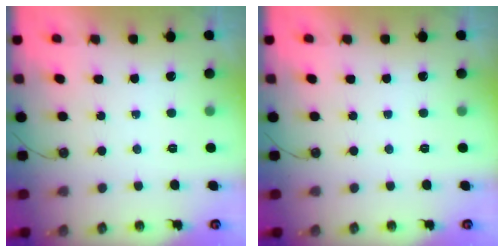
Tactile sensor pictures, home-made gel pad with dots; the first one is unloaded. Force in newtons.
{"total": 0.0}